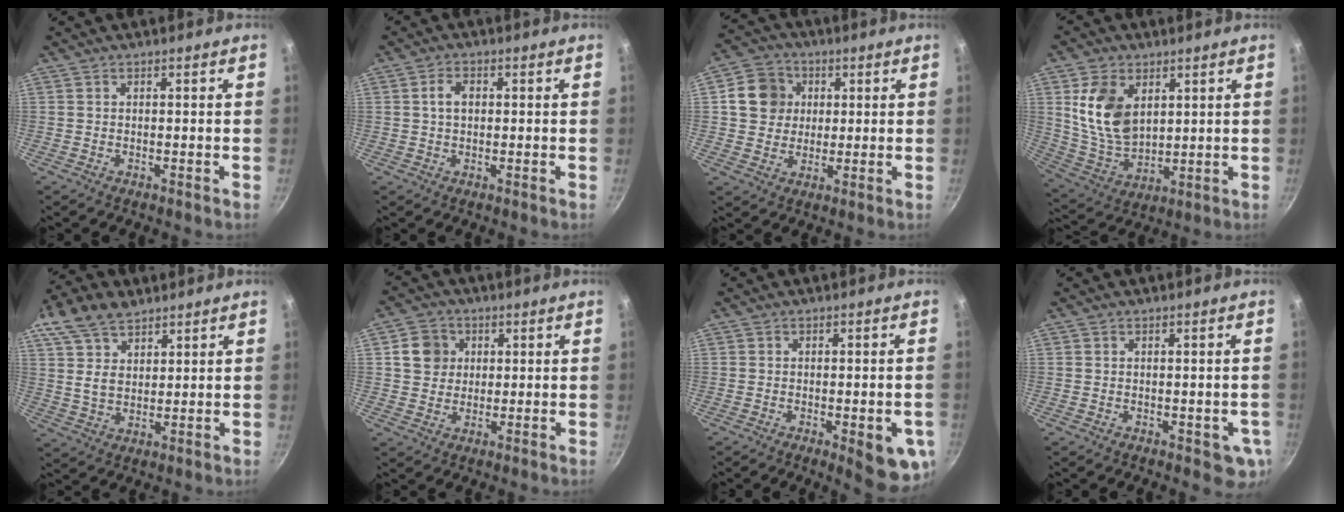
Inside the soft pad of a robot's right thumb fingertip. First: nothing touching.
{"total": 3.2, "force": [0.4, 2.1, 2.3], "torque": [-0.031, 0.008, 0.004]}
{"total": 9.1, "force": [1.9, 8.2, 3.5], "torque": [-0.030, 0.013, 0.025]}
{"total": 13.3, "force": [3.9, 8.8, 9.2], "torque": [-0.155, -0.026, 0.087]}
{"total": 12.1, "force": [7.5, 7.2, 6.1], "torque": [-0.100, -0.018, 0.138]}
{"total": 6.4, "force": [1.6, 5.8, 2.2], "torque": [-0.007, 0.007, 0.022]}
{"total": 9.5, "force": [-3.0, 3.1, 8.5], "torque": [-0.076, 0.005, -0.033]}
{"total": 4.8, "force": [-1.1, 2.7, 3.8], "torque": [-0.029, -0.001, -0.012]}